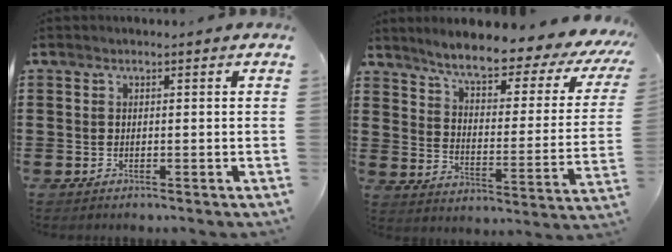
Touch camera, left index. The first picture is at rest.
{"total": 6.8, "force": [5.6, 0.5, 3.8], "torque": [-0.091, -0.039, 0.084]}